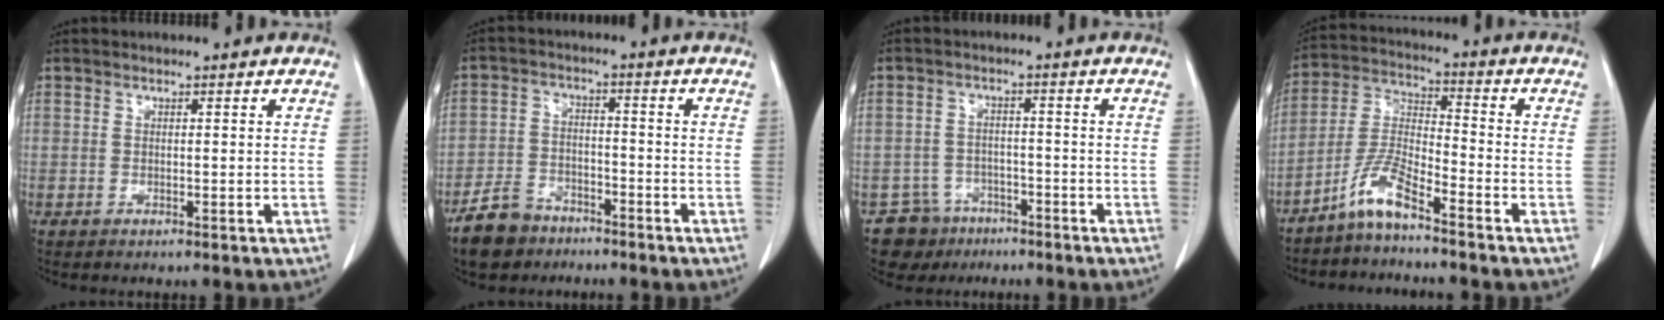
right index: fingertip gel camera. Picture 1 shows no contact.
{"total": 7.2, "force": [-5.4, 4.2, 2.2], "torque": [-0.058, 0.001, -0.096]}
{"total": 5.8, "force": [-3.9, 4.2, -0.4], "torque": [0.011, 0.011, -0.059]}
{"total": 7.1, "force": [-5.3, 0.7, 4.7], "torque": [-0.111, -0.004, -0.111]}